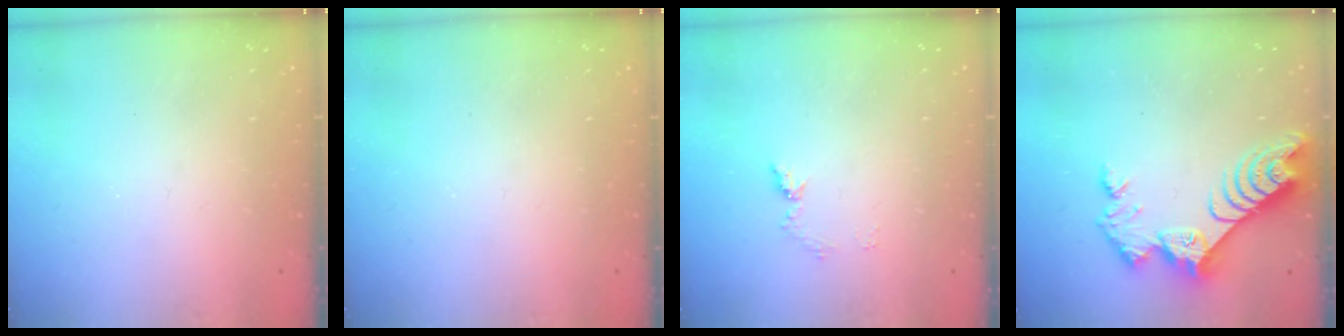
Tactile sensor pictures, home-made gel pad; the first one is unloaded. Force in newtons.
{"total": 0.0}
{"total": 6.4, "press": 6.4, "slide": 0.7}
{"total": 9.6, "press": 9.5, "slide": 0.9}